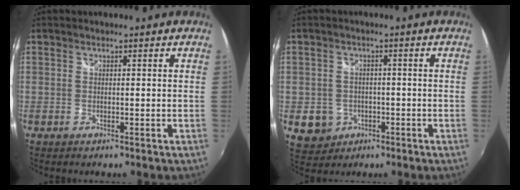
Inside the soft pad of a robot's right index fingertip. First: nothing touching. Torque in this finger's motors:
{"motor_torque": [-0.35, 0.13, -1.03, -0.21]}